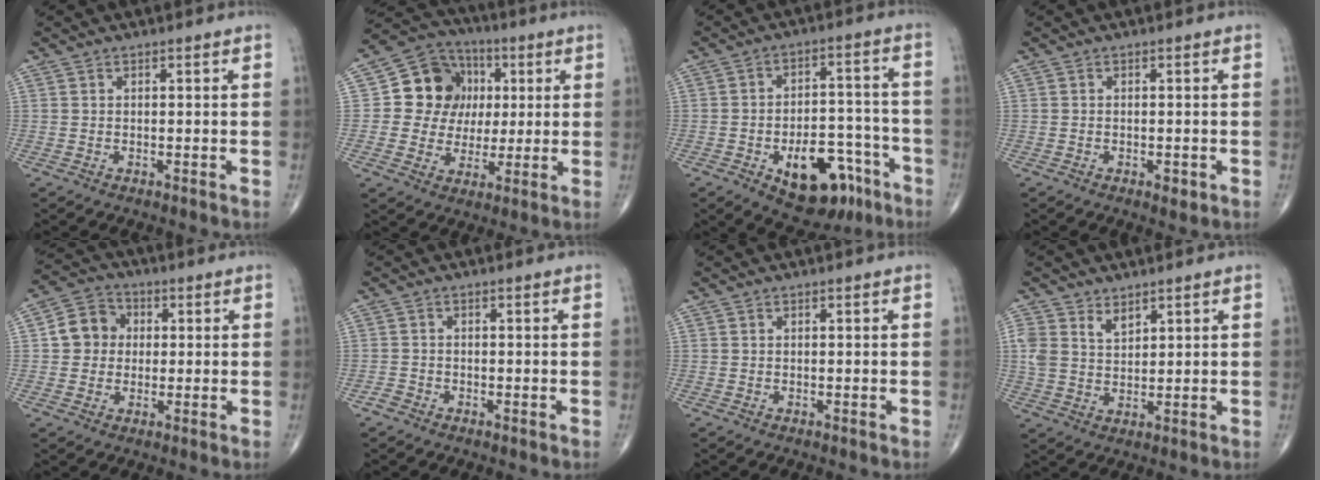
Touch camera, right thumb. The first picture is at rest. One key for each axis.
{"total": 13.4, "fx": 2.2, "fy": 12.0, "fz": 5.7, "tx": -0.046, "ty": 0.010, "tz": 0.036}
{"total": 15.6, "fx": -7.7, "fy": 8.5, "fz": 10.5, "tx": -0.119, "ty": 0.054, "tz": -0.099}
{"total": 1.7, "fx": -0.7, "fy": 0.8, "fz": 1.3, "tx": -0.019, "ty": -0.001, "tz": -0.008}
{"total": 7.7, "fx": 0.7, "fy": 6.9, "fz": 3.1, "tx": -0.028, "ty": 0.014, "tz": -0.001}
{"total": 1.2, "fx": -0.9, "fy": 0.7, "fz": 0.2, "tx": -0.006, "ty": 0.001, "tz": -0.024}
{"total": 0.0}
{"total": 5.1, "fx": 3.0, "fy": 3.1, "fz": 2.6, "tx": -0.035, "ty": -0.017, "tz": 0.065}